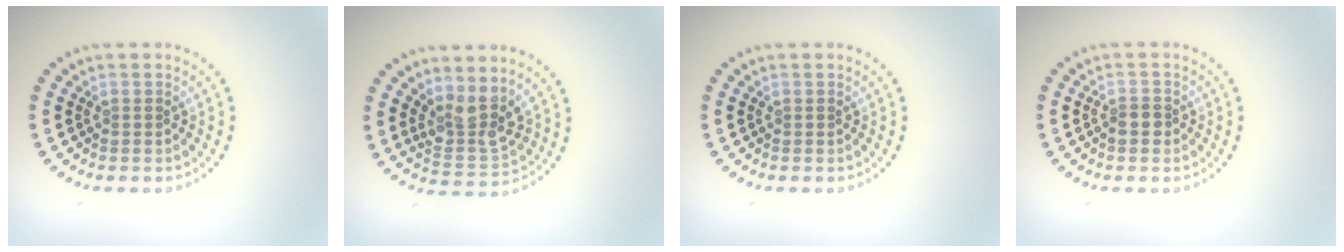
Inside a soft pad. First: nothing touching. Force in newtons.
{"total": 3.7, "press": 3.2, "slide": 1.8}
{"total": 0.0}
{"total": 1.4, "press": 1.3, "slide": 0.7}